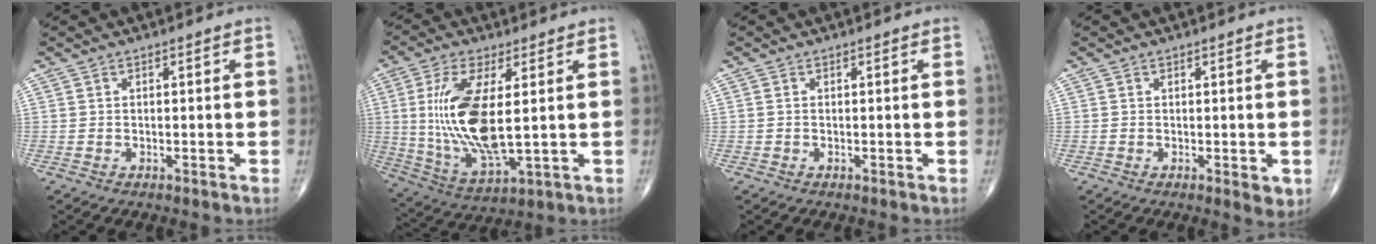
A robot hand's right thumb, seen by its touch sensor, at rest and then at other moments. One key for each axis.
{"total": 16.5, "fx": 1.8, "fy": 6.0, "fz": 15.2, "tx": -0.319, "ty": -0.022, "tz": 0.045}
{"total": 0.0}
{"total": 2.4, "fx": -0.4, "fy": 0.9, "fz": 2.2, "tx": -0.027, "ty": -0.007, "tz": -0.005}